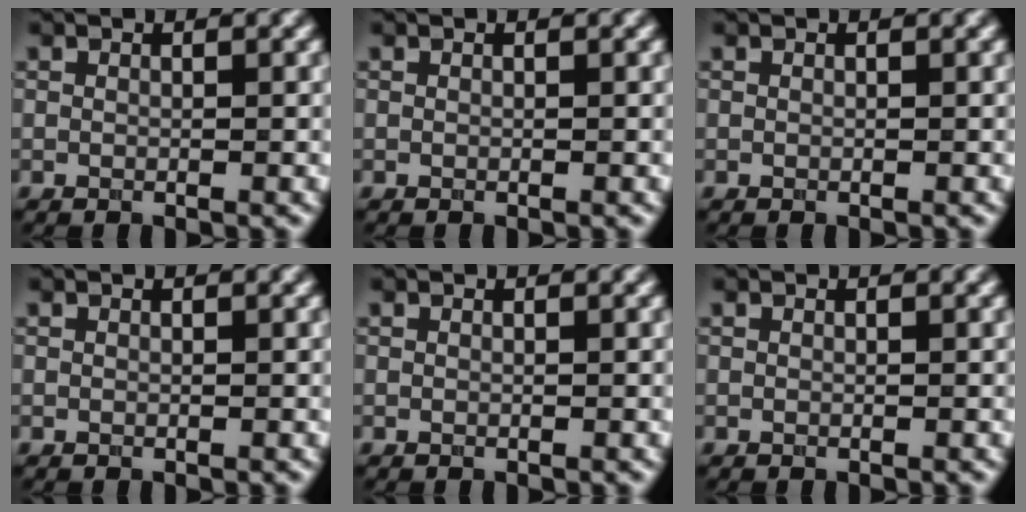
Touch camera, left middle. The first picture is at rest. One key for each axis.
{"total": 0.0}
{"total": 0.0}
{"total": 0.0}
{"total": 0.0}
{"total": 0.0}